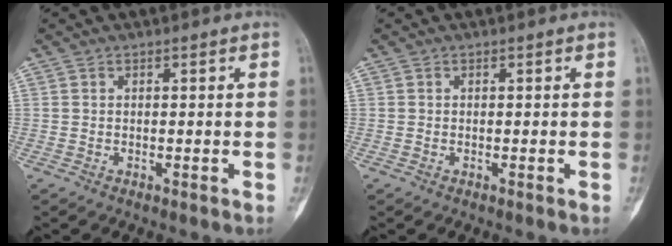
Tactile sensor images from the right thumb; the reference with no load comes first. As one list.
[{"total": 0.0}]